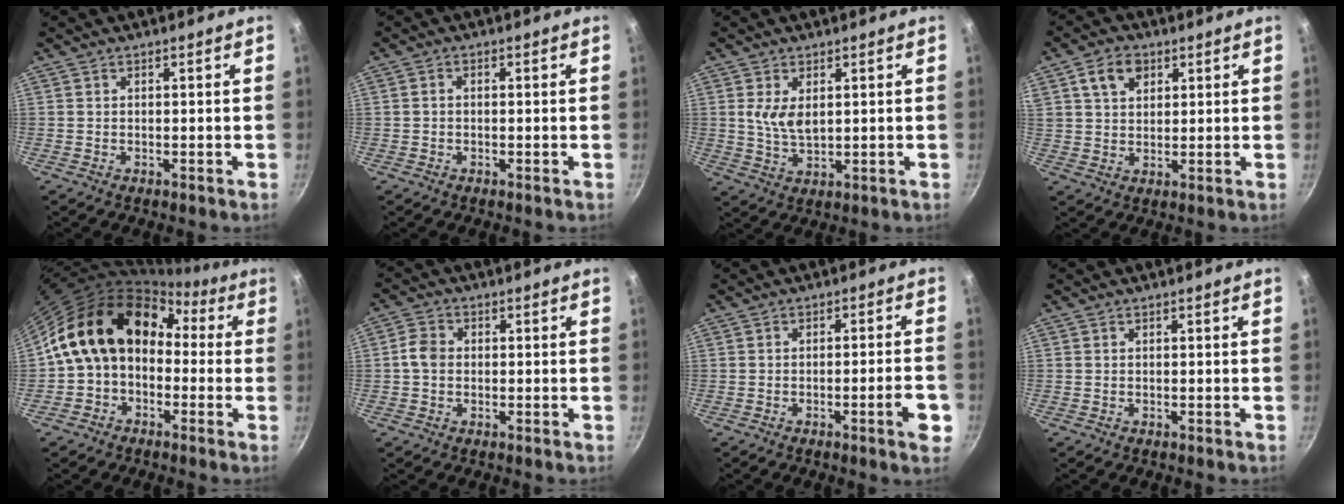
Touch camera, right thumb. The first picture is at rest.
{"total": 0.9, "force": [-0.2, 0.6, 0.6], "torque": [-0.011, 0.007, -0.004]}
{"total": 5.2, "force": [1.4, 2.7, 4.3], "torque": [-0.077, -0.015, 0.032]}
{"total": 6.9, "force": [3.2, 4.8, 3.9], "torque": [-0.053, 0.000, 0.055]}
{"total": 16.0, "force": [0.7, 12.2, 10.4], "torque": [-0.144, 0.059, -0.006]}
{"total": 3.6, "force": [-0.2, 2.9, 2.1], "torque": [-0.035, 0.011, -0.012]}
{"total": 5.7, "force": [-2.3, 0.6, 5.2], "torque": [-0.064, 0.012, -0.031]}
{"total": 0.0}